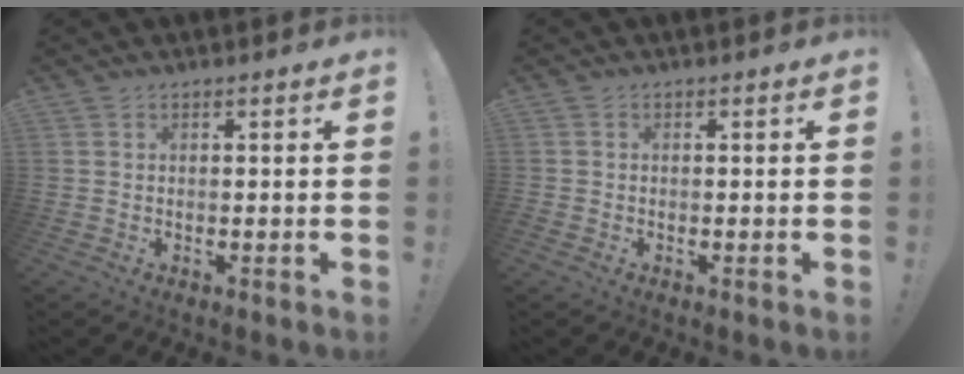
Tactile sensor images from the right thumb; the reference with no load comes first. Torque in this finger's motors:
{"motor_torque": [-0.02, 0.03, 0.22, -0.17, 0.03]}